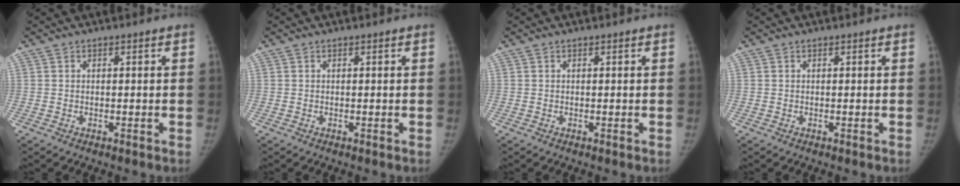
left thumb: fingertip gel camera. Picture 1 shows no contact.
{"total": 0.0}
{"total": 0.0}
{"total": 0.0}